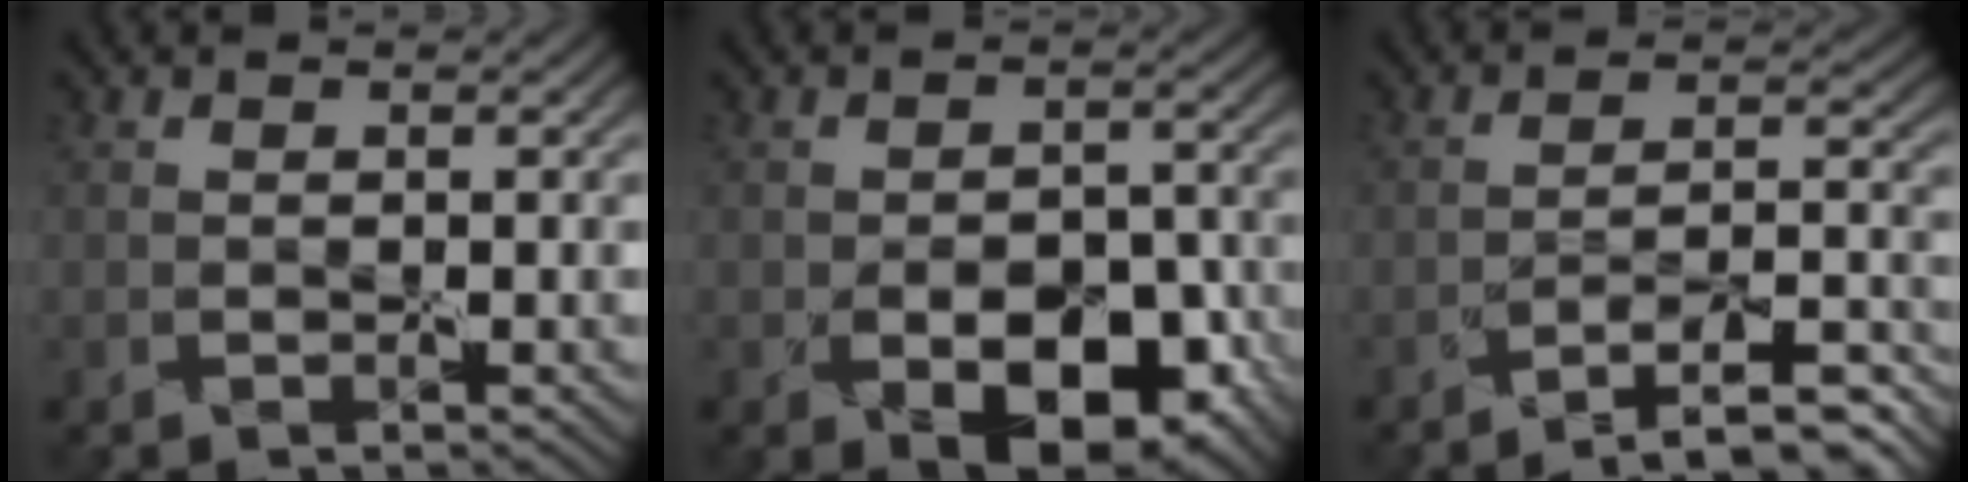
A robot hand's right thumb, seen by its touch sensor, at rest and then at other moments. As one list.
[{"total": 8.2, "force": [-3.9, 4.5, 5.7], "torque": [-0.085, -0.015, -0.045]}, {"total": 8.6, "force": [-7.3, 0.5, 4.4], "torque": [-0.058, 0.021, -0.114]}]